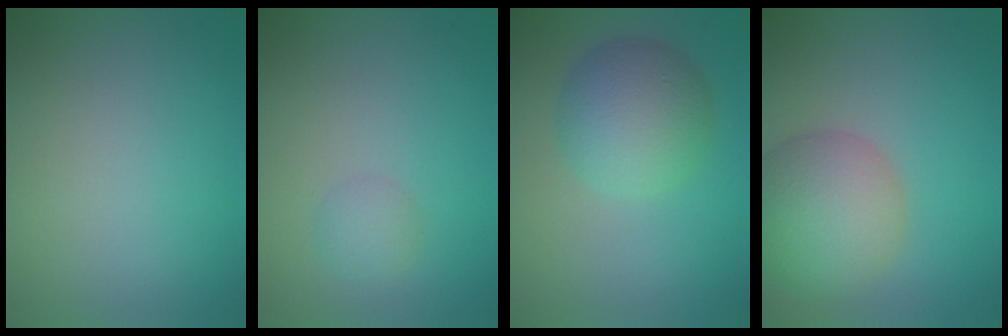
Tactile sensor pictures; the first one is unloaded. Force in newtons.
{"total": 1.4, "press": 1.4, "slide": 0.0}
{"total": 5.4, "press": 5.4, "slide": 0.0}
{"total": 6.8, "press": 6.8, "slide": 0.2}